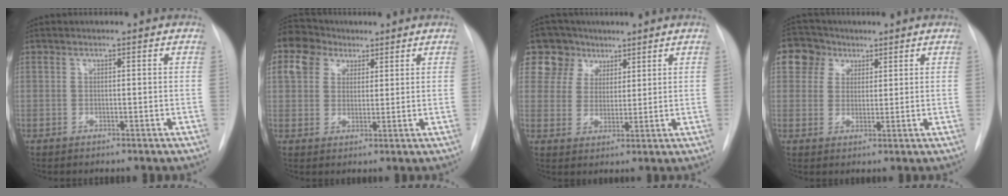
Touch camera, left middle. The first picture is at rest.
{"total": 16.0, "force": [8.9, 11.8, 6.0], "torque": [-0.184, 0.073, 0.174]}
{"total": 8.8, "force": [5.2, 7.1, 0.8], "torque": [-0.013, 0.024, 0.095]}
{"total": 5.8, "force": [2.9, 4.9, 0.8], "torque": [-0.015, 0.020, 0.056]}